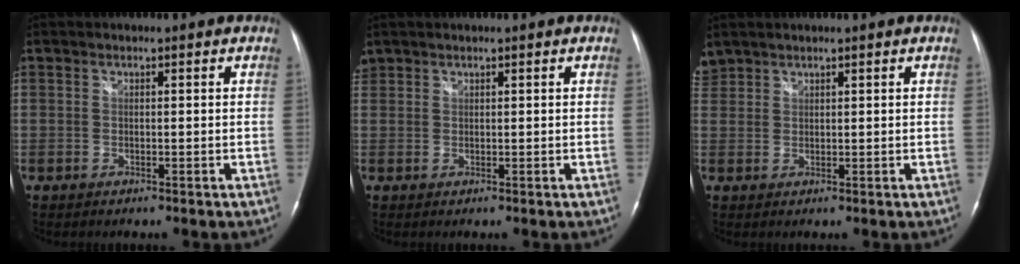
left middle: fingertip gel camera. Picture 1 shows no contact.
{"total": 1.3, "force": [1.1, 0.7, 0.0], "torque": [-0.005, 0.016, 0.024]}
{"total": 2.4, "force": [2.2, 0.9, 0.0], "torque": [-0.010, 0.018, 0.049]}